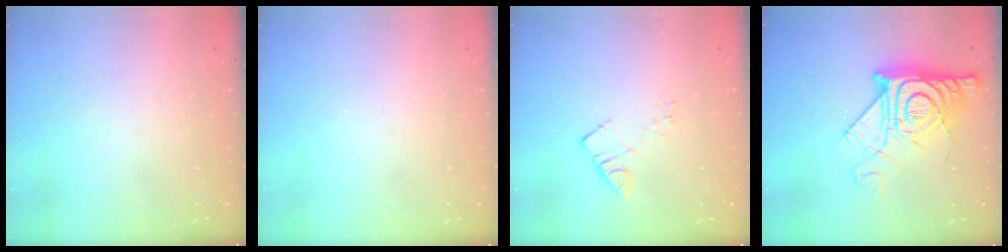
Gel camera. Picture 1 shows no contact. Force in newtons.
{"total": 0.0}
{"total": 4.3, "press": 4.3, "slide": 0.4}
{"total": 18.3, "press": 18.3, "slide": 1.4}